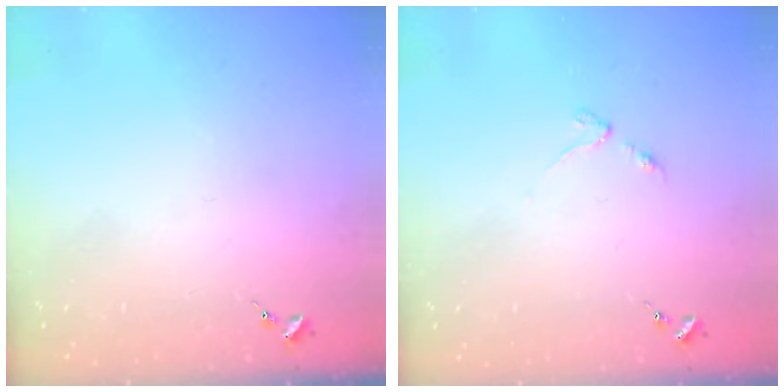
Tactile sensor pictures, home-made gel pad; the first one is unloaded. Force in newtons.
{"total": 3.2, "press": 3.1, "slide": 0.5}